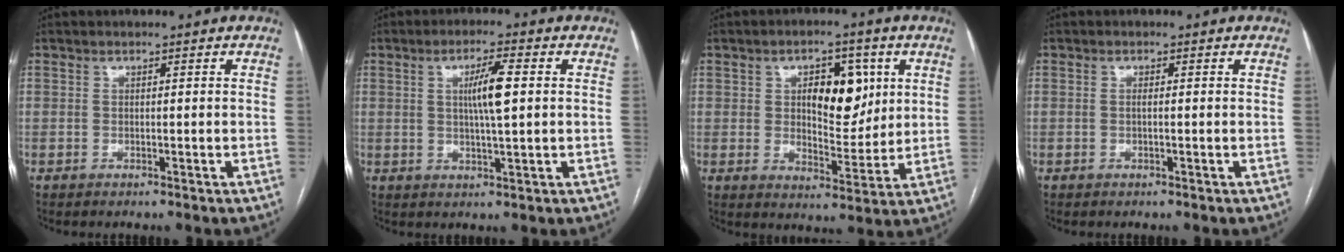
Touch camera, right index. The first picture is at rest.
{"total": 6.0, "force": [1.1, 0.4, 5.9], "torque": [-0.103, 0.001, 0.019]}
{"total": 9.5, "force": [2.9, 4.7, 7.7], "torque": [-0.108, 0.009, 0.050]}
{"total": 0.7, "force": [0.0, 0.1, 0.7], "torque": [-0.015, 0.000, 0.000]}